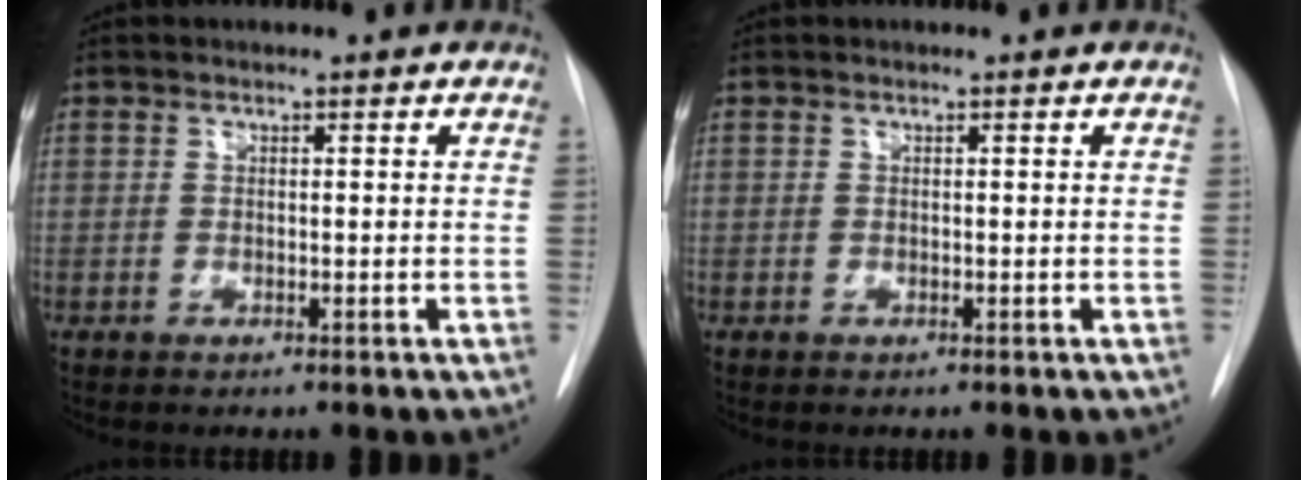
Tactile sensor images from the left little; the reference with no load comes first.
{"total": 0.0}